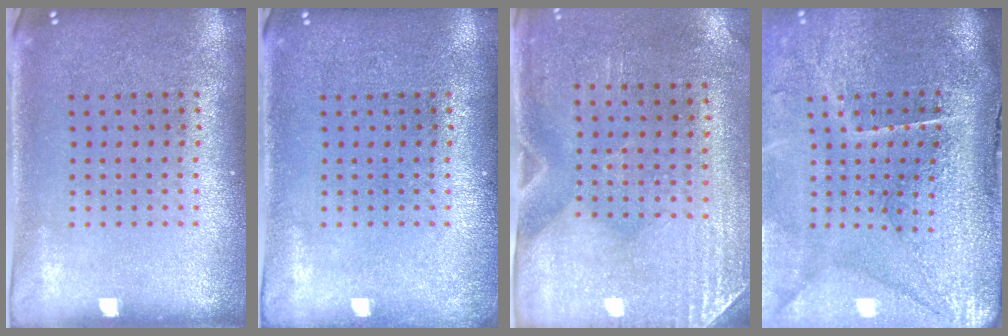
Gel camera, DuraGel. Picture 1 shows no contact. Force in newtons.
{"total": 0.7, "press": 0.7, "slide": 0.1}
{"total": 3.0, "press": 2.6, "slide": 1.5}
{"total": 4.8, "press": 3.9, "slide": 2.8}